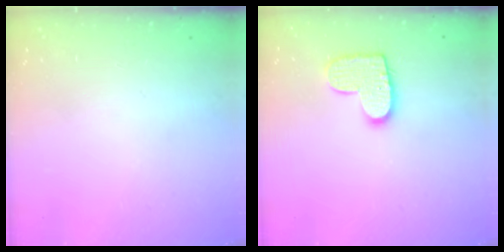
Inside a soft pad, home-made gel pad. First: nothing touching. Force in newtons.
{"total": 11.2, "press": 11.2, "slide": 0.7}